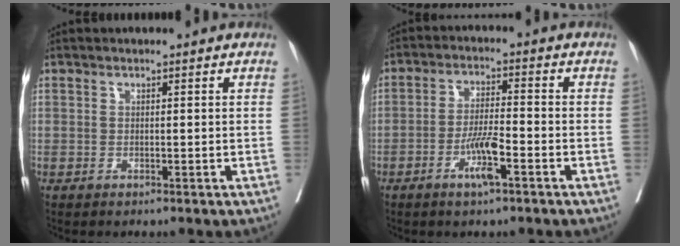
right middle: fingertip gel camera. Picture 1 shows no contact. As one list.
[{"total": 5.7, "force": [-2.9, 0.5, 4.9], "torque": [-0.095, -0.004, -0.054]}]